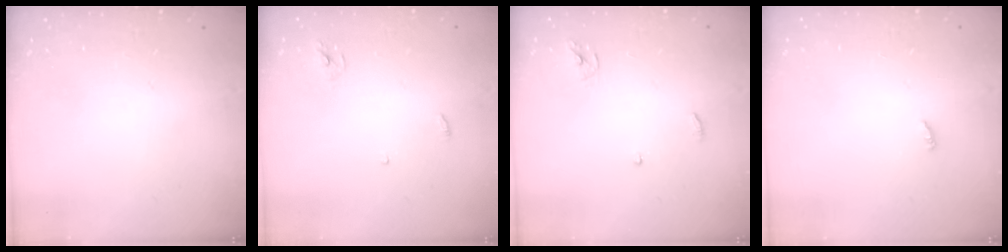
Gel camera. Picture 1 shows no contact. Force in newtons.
{"total": 2.9, "press": 2.9, "slide": 0.2}
{"total": 3.8, "press": 3.8, "slide": 0.4}
{"total": 2.3, "press": 2.3, "slide": 0.2}